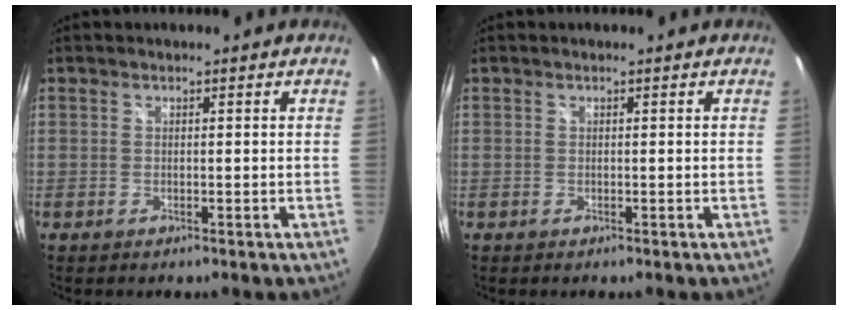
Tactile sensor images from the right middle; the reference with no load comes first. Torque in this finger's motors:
{"motor_torque": [0.00, 0.00, 0.00, 0.00]}